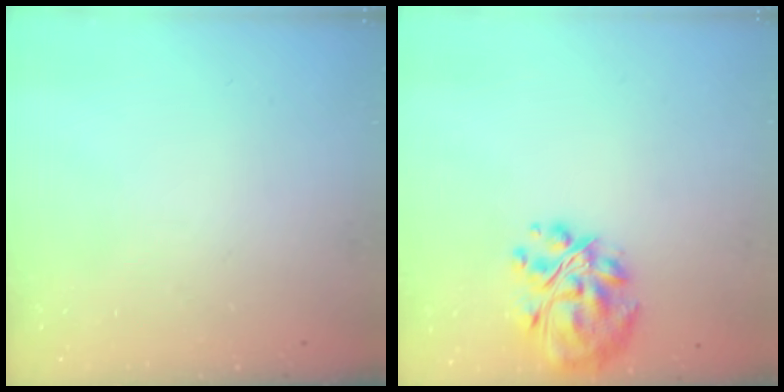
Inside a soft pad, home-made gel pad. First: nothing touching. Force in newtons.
{"total": 14.0, "press": 13.1, "slide": 4.9}